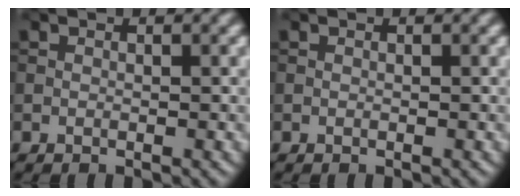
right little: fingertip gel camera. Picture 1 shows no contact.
{"total": 0.0}